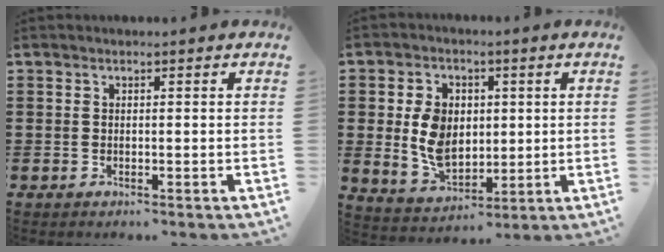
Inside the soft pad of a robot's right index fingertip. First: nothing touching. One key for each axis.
{"total": 8.2, "fx": 0.8, "fy": 6.2, "fz": 5.4, "tx": -0.122, "ty": 0.011, "tz": 0.014}